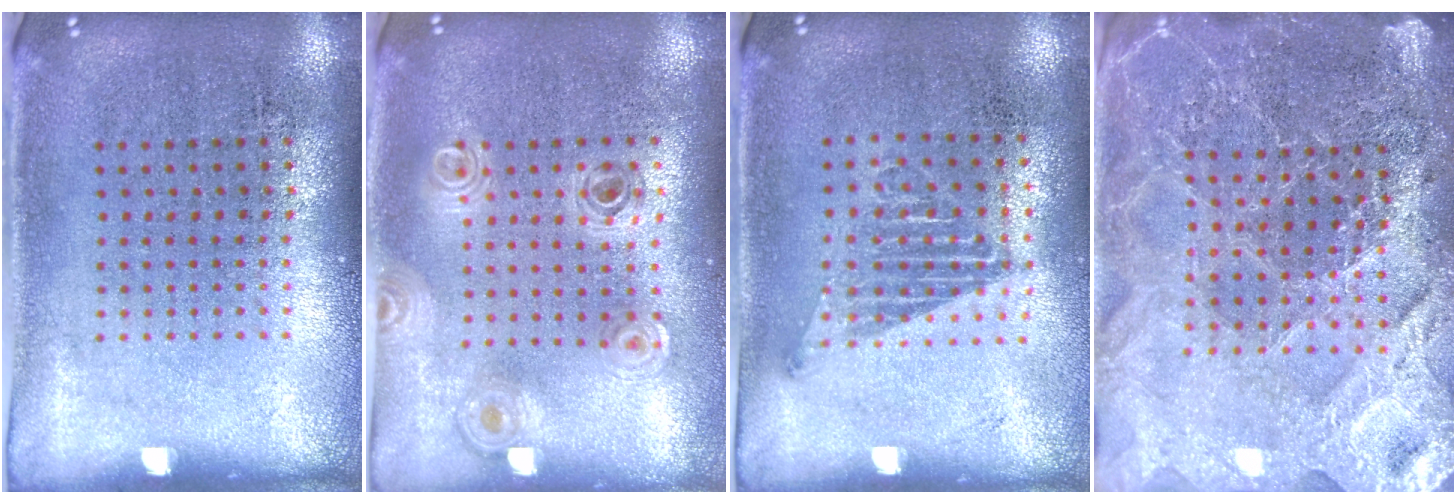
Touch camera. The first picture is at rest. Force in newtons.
{"total": 0.8, "press": 0.8, "slide": 0.2}
{"total": 1.2, "press": 1.0, "slide": 0.7}
{"total": 4.4, "press": 4.1, "slide": 1.7}